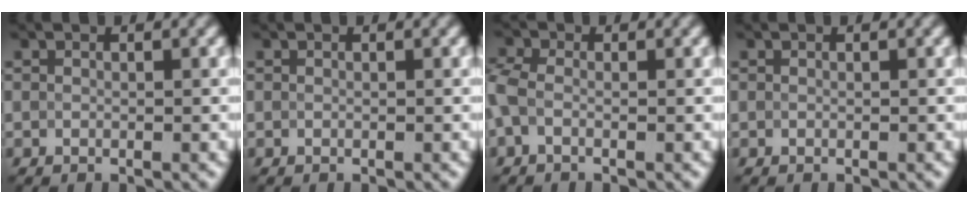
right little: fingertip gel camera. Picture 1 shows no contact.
{"total": 0.0}
{"total": 2.0, "force": [-0.5, 1.3, 1.5], "torque": [-0.040, 0.002, -0.023]}
{"total": 0.0}